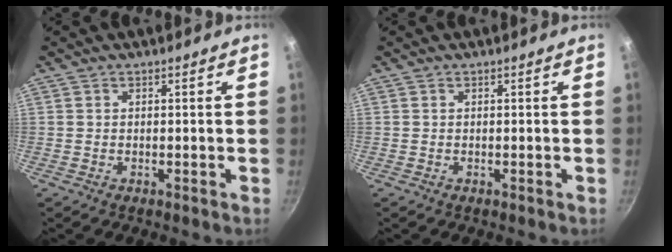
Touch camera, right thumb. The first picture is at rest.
{"total": 0.0}